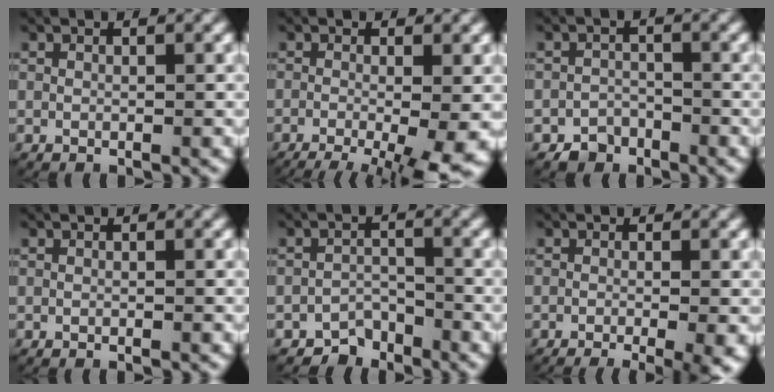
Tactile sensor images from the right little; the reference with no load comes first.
{"total": 10.1, "force": [-6.0, 3.7, 7.1], "torque": [-0.095, -0.034, -0.073]}
{"total": 2.6, "force": [-2.0, 1.7, -0.3], "torque": [0.002, -0.009, -0.037]}
{"total": 0.0}
{"total": 3.5, "force": [-3.0, 1.8, 0.3], "torque": [0.003, -0.011, -0.055]}
{"total": 4.7, "force": [-3.0, 1.0, 3.5], "torque": [-0.042, -0.009, -0.043]}